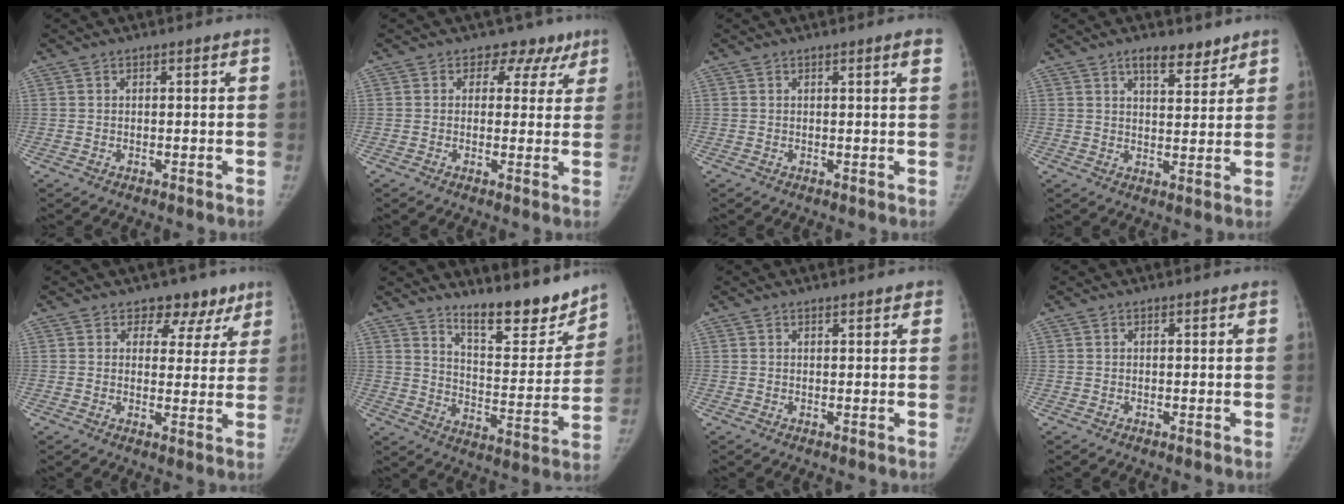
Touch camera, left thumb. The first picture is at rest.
{"total": 5.7, "force": [3.5, 4.4, 0.6], "torque": [0.034, -0.010, 0.030]}
{"total": 1.9, "force": [1.1, 0.0, 1.6], "torque": [-0.021, -0.002, 0.013]}
{"total": 5.9, "force": [4.3, 2.5, 3.1], "torque": [-0.024, -0.028, 0.069]}
{"total": 6.6, "force": [4.6, 4.6, 1.2], "torque": [0.031, -0.020, 0.049]}
{"total": 15.1, "force": [12.9, 3.8, 6.9], "torque": [-0.060, -0.106, 0.203]}
{"total": 1.0, "force": [0.8, 0.4, 0.5], "torque": [-0.003, 0.000, 0.008]}
{"total": 0.0}